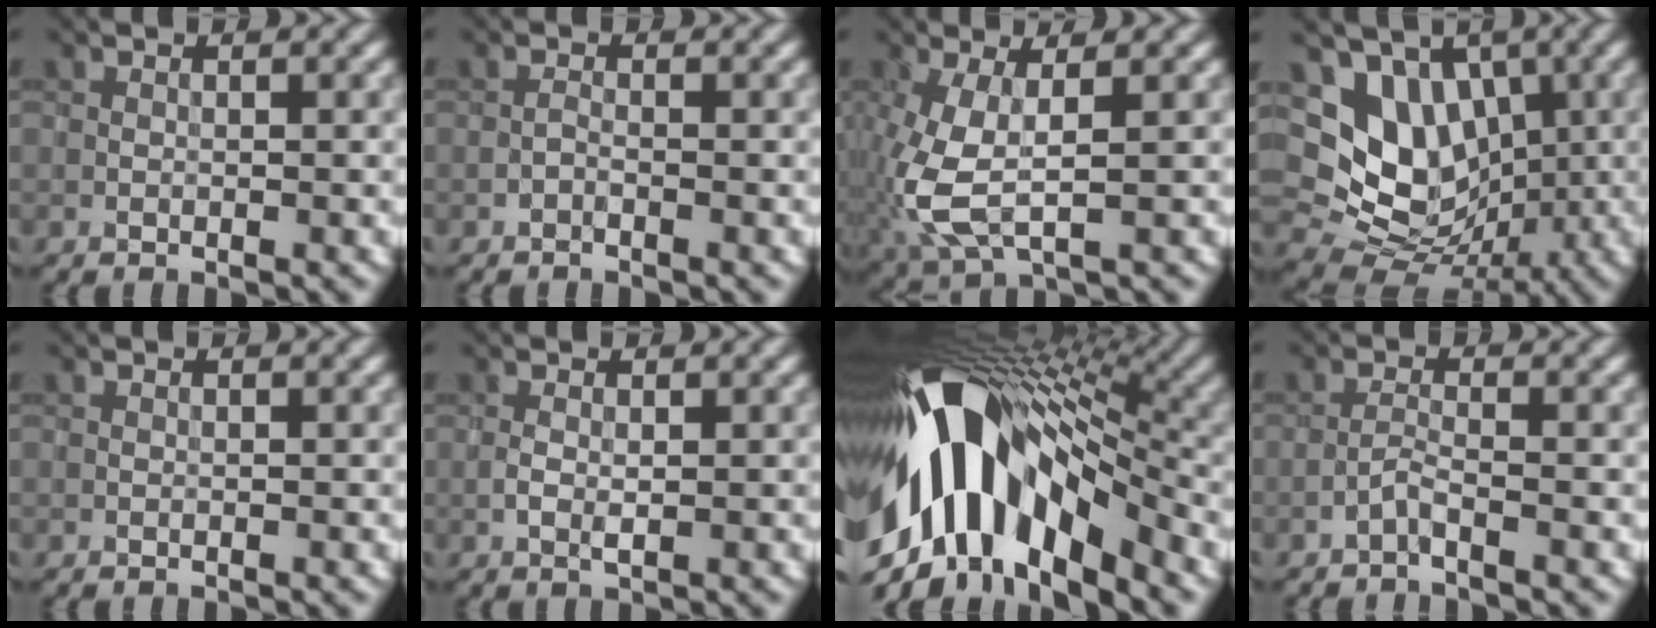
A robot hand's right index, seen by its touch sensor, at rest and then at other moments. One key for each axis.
{"total": 0.5, "fx": -0.5, "fy": 0.0, "fz": 0.1, "tx": -0.002, "ty": 0.005, "tz": -0.010}
{"total": 4.9, "fx": -0.5, "fy": 2.1, "fz": 4.4, "tx": -0.123, "ty": -0.007, "tz": -0.005}
{"total": 8.6, "fx": 1.4, "fy": 7.0, "fz": 4.8, "tx": -0.059, "ty": -0.007, "tz": 0.022}
{"total": 0.0}
{"total": 0.6, "fx": 0.0, "fy": 0.0, "fz": 0.6, "tx": -0.014, "ty": 0.003, "tz": 0.000}
{"total": 15.3, "fx": -3.3, "fy": 8.3, "fz": 12.4, "tx": -0.217, "ty": 0.016, "tz": -0.060}
{"total": 1.2, "fx": -1.0, "fy": 0.0, "fz": 0.6, "tx": -0.012, "ty": 0.009, "tz": -0.027}